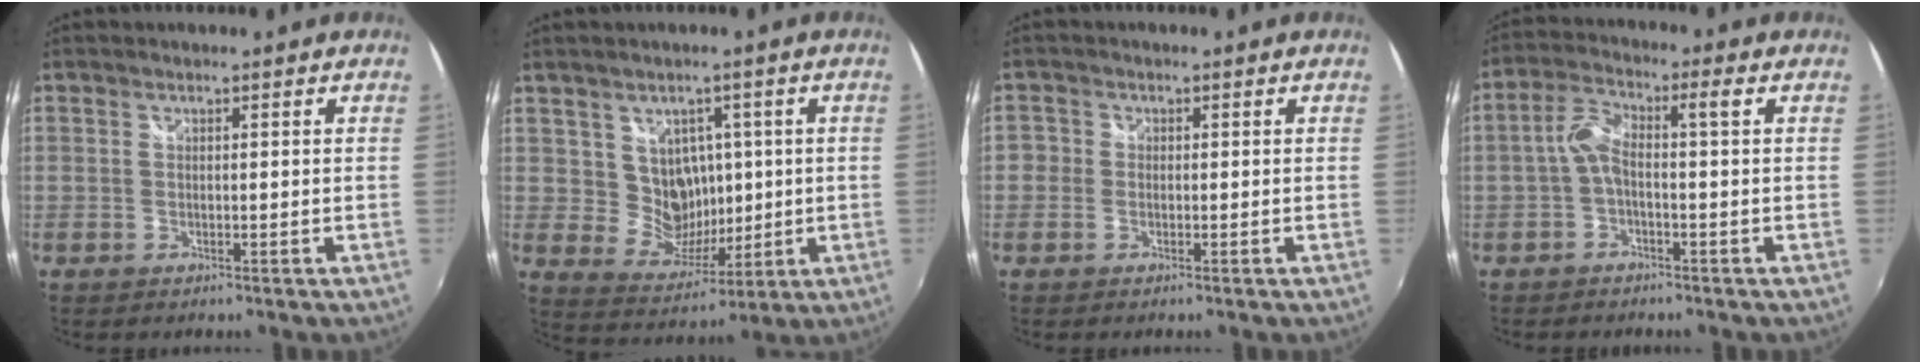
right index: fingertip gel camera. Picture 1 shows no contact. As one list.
[{"total": 8.1, "force": [1.8, 7.4, 2.7], "torque": [-0.048, 0.002, 0.046]}, {"total": 2.4, "force": [-0.8, 2.1, 0.7], "torque": [-0.013, 0.000, -0.022]}, {"total": 4.6, "force": [-1.0, 0.8, 4.4], "torque": [-0.094, 0.012, -0.021]}]